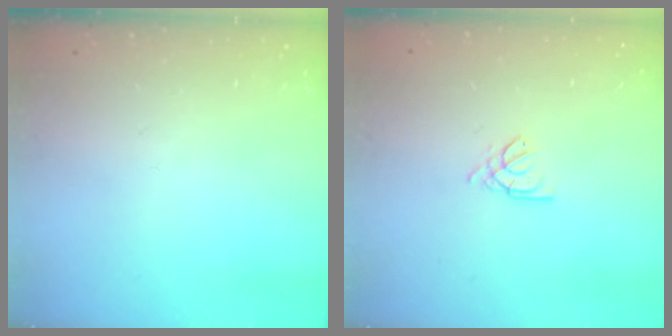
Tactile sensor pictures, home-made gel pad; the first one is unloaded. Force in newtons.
{"total": 2.3, "press": 2.3, "slide": 0.5}